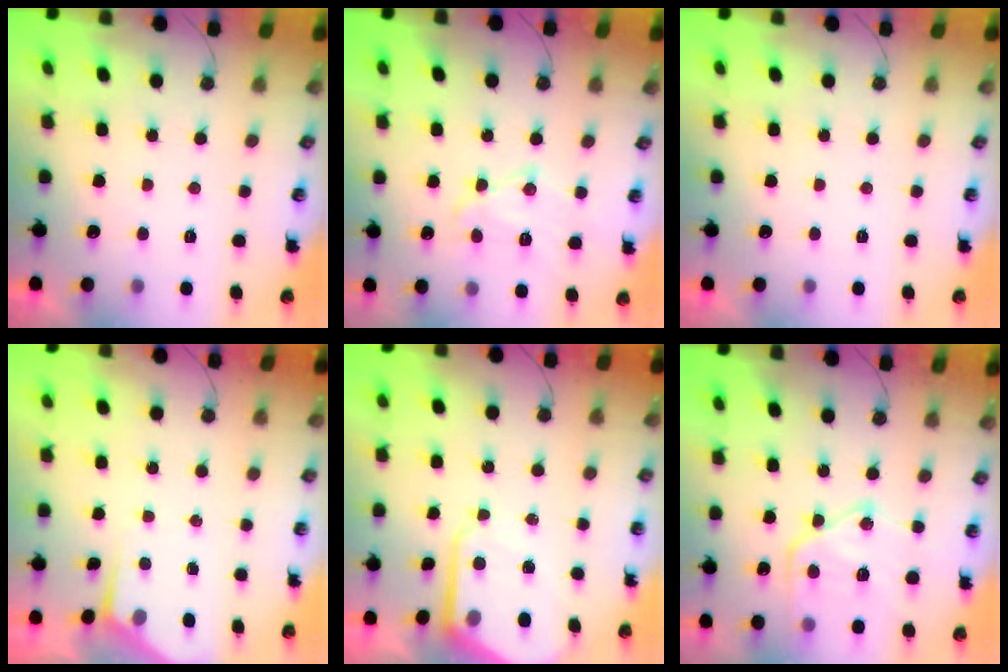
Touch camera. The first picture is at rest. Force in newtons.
{"total": 13.3, "press": 13.2, "slide": 0.9}
{"total": 0.0}
{"total": 2.9, "press": 2.8, "slide": 0.5}
{"total": 9.2, "press": 9.1, "slide": 0.8}
{"total": 18.6, "press": 18.6, "slide": 1.8}